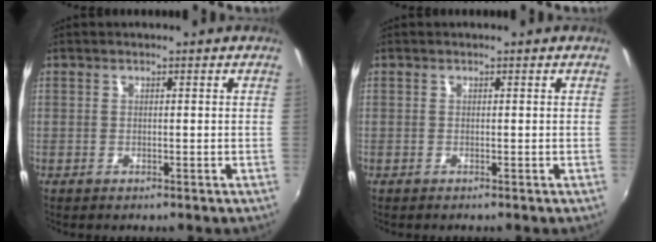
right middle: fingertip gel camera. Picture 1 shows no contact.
{"total": 0.0}